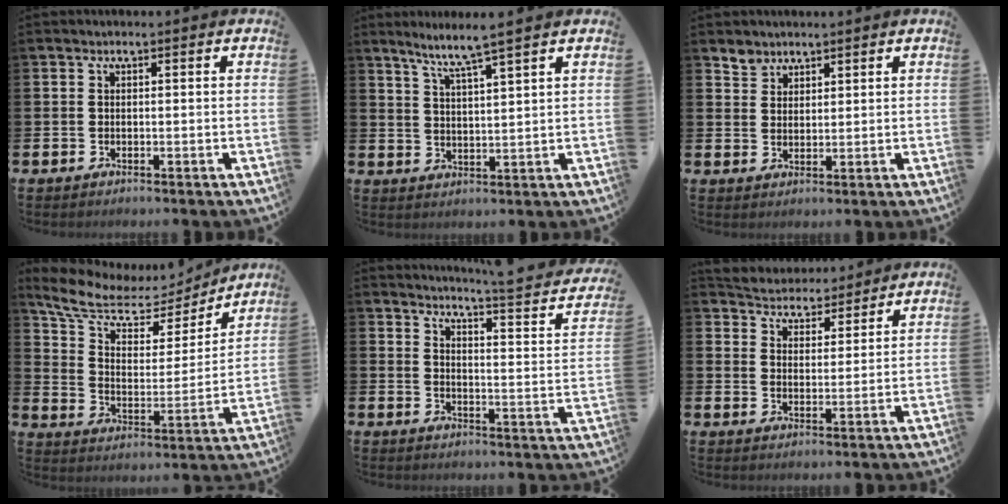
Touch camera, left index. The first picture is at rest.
{"total": 5.2, "force": [4.6, -0.9, 2.2], "torque": [-0.064, -0.023, 0.079]}
{"total": 2.8, "force": [2.6, 1.1, -0.3], "torque": [-0.001, -0.006, 0.049]}
{"total": 8.3, "force": [6.8, 3.6, 3.2], "torque": [-0.105, -0.043, 0.115]}
{"total": 3.8, "force": [3.5, -0.4, 1.4], "torque": [-0.025, -0.044, 0.045]}
{"total": 4.9, "force": [4.8, 1.2, -0.4], "torque": [-0.022, -0.030, 0.085]}